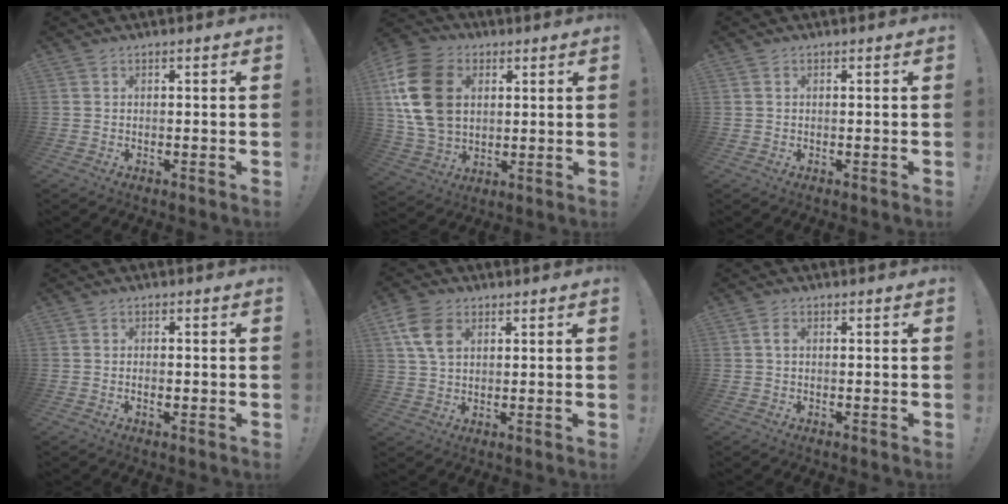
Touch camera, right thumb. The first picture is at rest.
{"total": 20.3, "force": [4.1, 15.2, 12.9], "torque": [-0.236, -0.002, 0.082]}
{"total": 0.0}
{"total": 1.6, "force": [-0.9, 0.7, 1.1], "torque": [-0.021, 0.003, -0.015]}
{"total": 9.1, "force": [3.4, 6.1, 5.9], "torque": [-0.110, 0.000, 0.066]}
{"total": 1.7, "force": [0.2, 0.9, 1.5], "torque": [-0.025, 0.003, 0.002]}